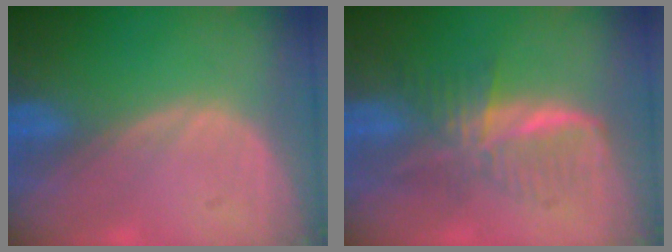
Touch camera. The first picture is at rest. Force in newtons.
{"total": 6.2, "press": 6.2, "slide": 0.7}